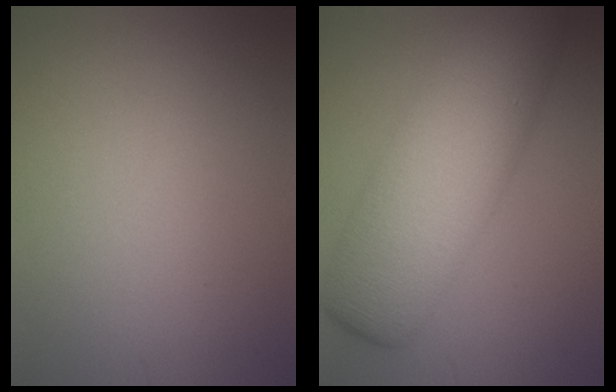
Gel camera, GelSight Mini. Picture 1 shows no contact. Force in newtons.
{"total": 11.1, "press": 11.1, "slide": 0.5}